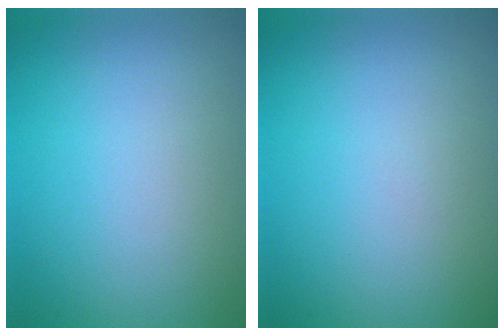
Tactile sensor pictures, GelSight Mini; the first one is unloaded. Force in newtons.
{"total": 0.0}